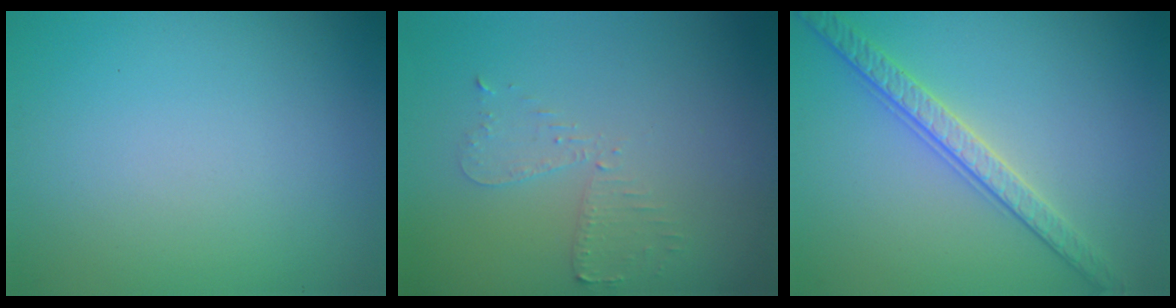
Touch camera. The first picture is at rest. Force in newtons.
{"total": 2.2, "press": 2.2, "slide": 0.5}
{"total": 3.5, "press": 3.2, "slide": 1.3}